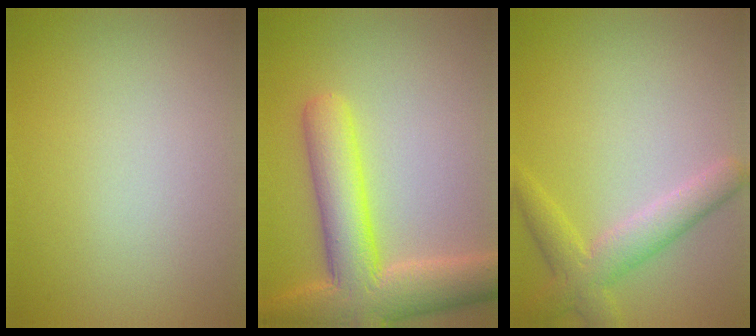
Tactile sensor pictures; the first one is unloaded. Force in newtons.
{"total": 9.2, "press": 9.2, "slide": 0.5}
{"total": 3.7, "press": 3.7, "slide": 0.2}